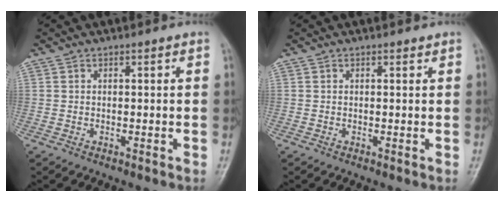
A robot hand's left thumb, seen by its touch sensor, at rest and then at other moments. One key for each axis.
{"total": 0.7, "fx": 0.5, "fy": 0.4, "fz": 0.3, "tx": -0.003, "ty": -0.003, "tz": 0.004}